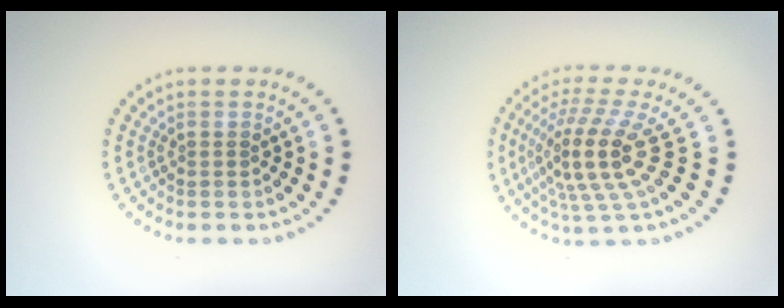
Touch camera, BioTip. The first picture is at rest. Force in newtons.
{"total": 5.3, "press": 3.9, "slide": 3.6}